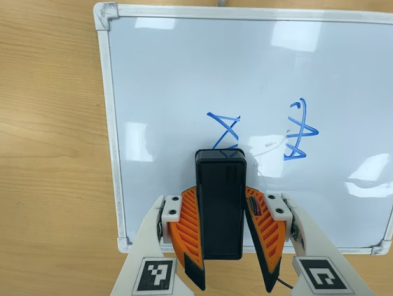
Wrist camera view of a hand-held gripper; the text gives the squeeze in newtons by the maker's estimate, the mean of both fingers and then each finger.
{"total": 8.1, "left": 7.6, "right": 8.6}